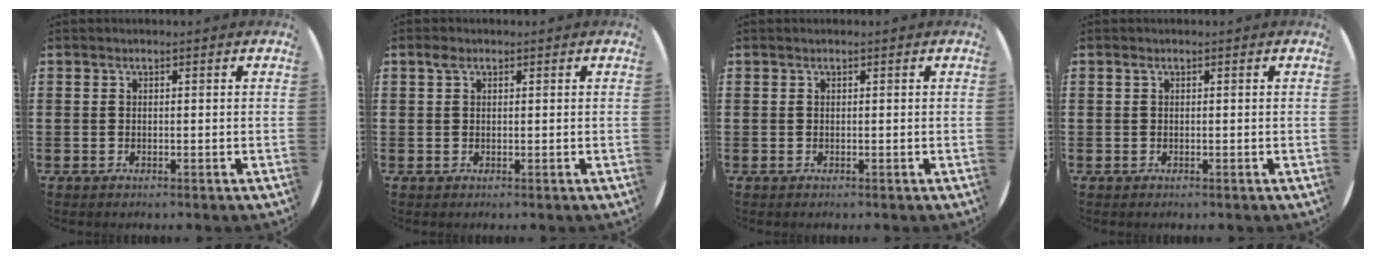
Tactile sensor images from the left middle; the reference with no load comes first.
{"total": 1.0, "force": [0.6, 0.6, 0.6], "torque": [-0.007, 0.002, 0.009]}
{"total": 0.0}
{"total": 0.0}